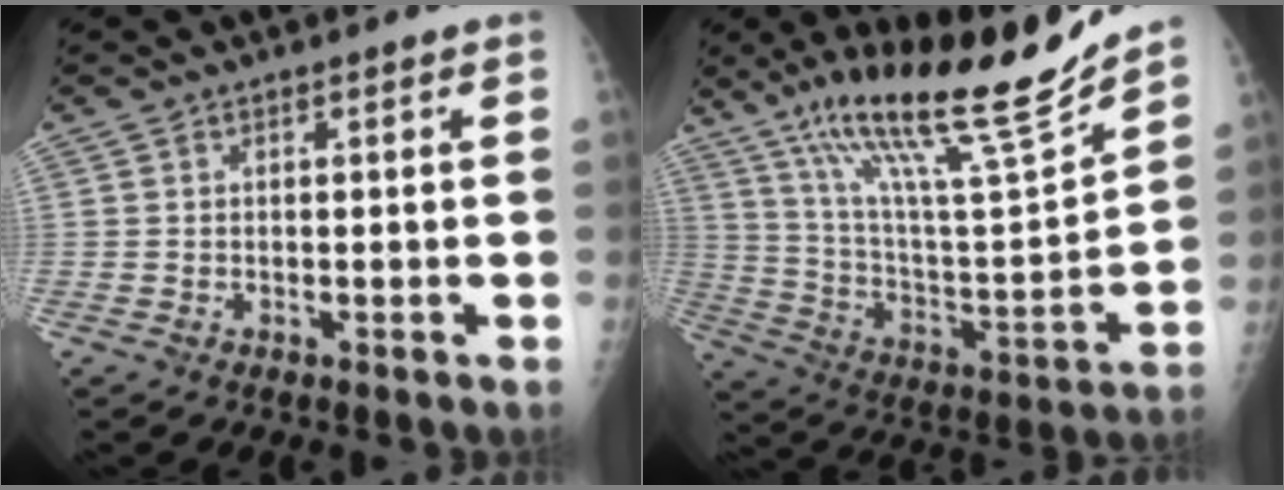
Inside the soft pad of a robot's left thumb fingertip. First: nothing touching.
{"total": 22.8, "force": [17.3, 2.1, 14.7], "torque": [-0.220, -0.079, 0.308]}